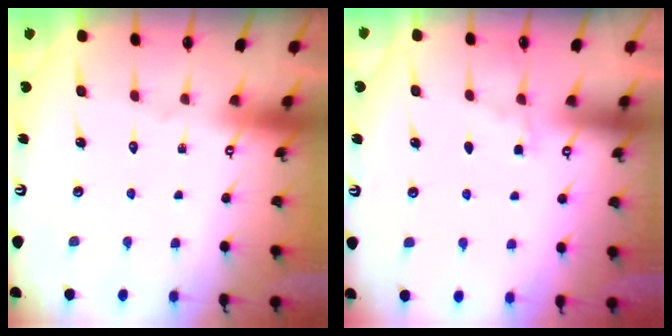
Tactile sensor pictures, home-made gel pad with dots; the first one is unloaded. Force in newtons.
{"total": 2.7, "press": 2.6, "slide": 0.4}